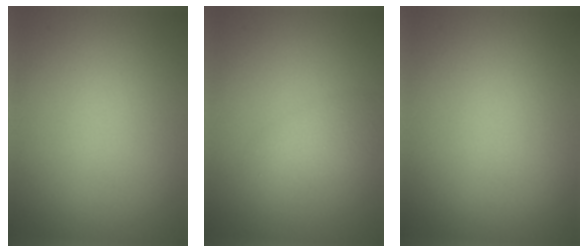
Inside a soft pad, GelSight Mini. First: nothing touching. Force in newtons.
{"total": 2.2, "press": 2.2, "slide": 0.2}
{"total": 0.0}